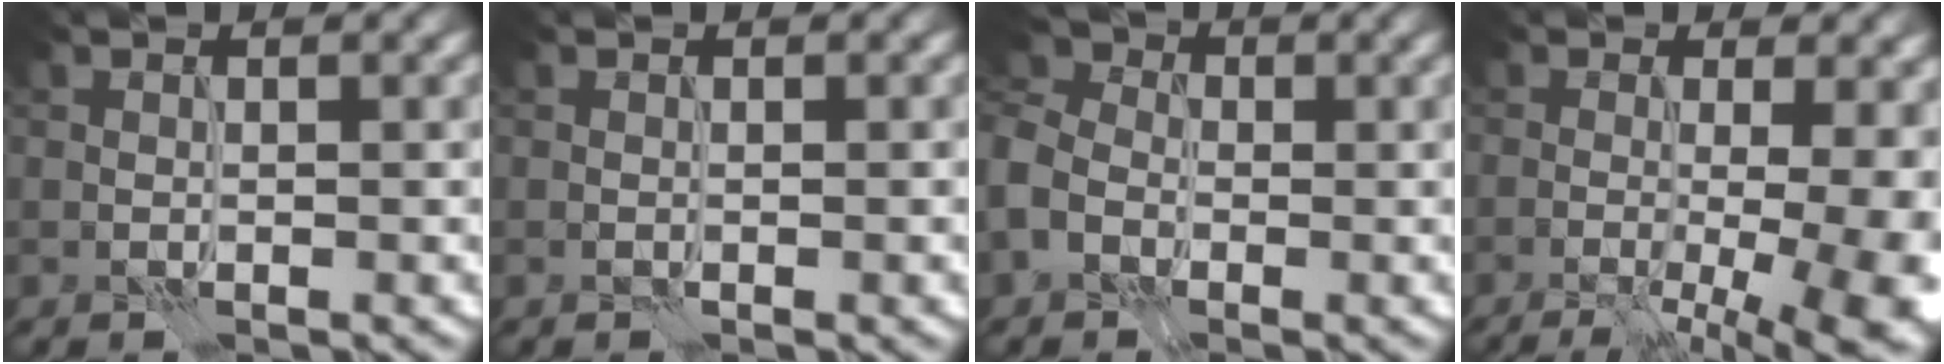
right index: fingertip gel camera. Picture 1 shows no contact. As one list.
[{"total": 0.0}, {"total": 6.0, "force": [-1.0, 4.8, 3.4], "torque": [-0.089, 0.009, -0.023]}, {"total": 12.2, "force": [-1.5, 5.1, 10.9], "torque": [-0.082, 0.003, -0.015]}]